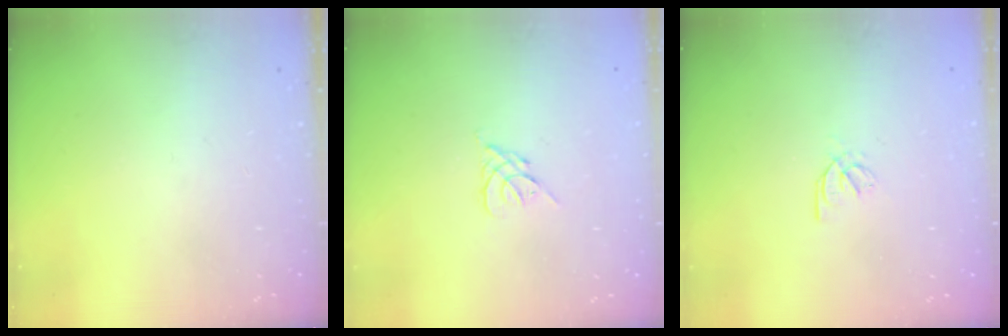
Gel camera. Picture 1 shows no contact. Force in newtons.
{"total": 2.6, "press": 2.5, "slide": 0.7}
{"total": 1.9, "press": 1.8, "slide": 0.5}